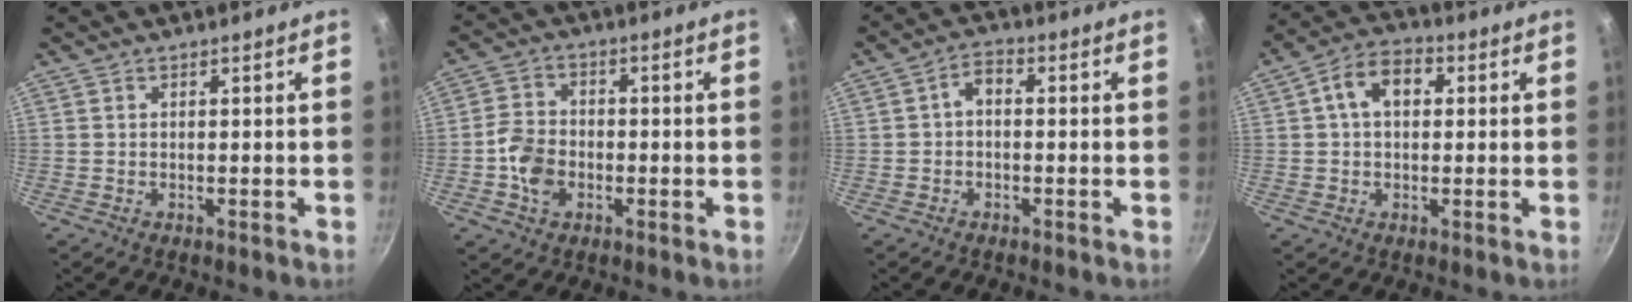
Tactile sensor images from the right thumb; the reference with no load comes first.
{"total": 7.0, "force": [-1.9, 5.2, 4.3], "torque": [-0.073, 0.020, -0.046]}
{"total": 3.4, "force": [-0.4, 2.1, 2.6], "torque": [-0.042, 0.018, -0.011]}
{"total": 8.5, "force": [1.8, 5.8, 6.1], "torque": [-0.081, 0.021, 0.016]}